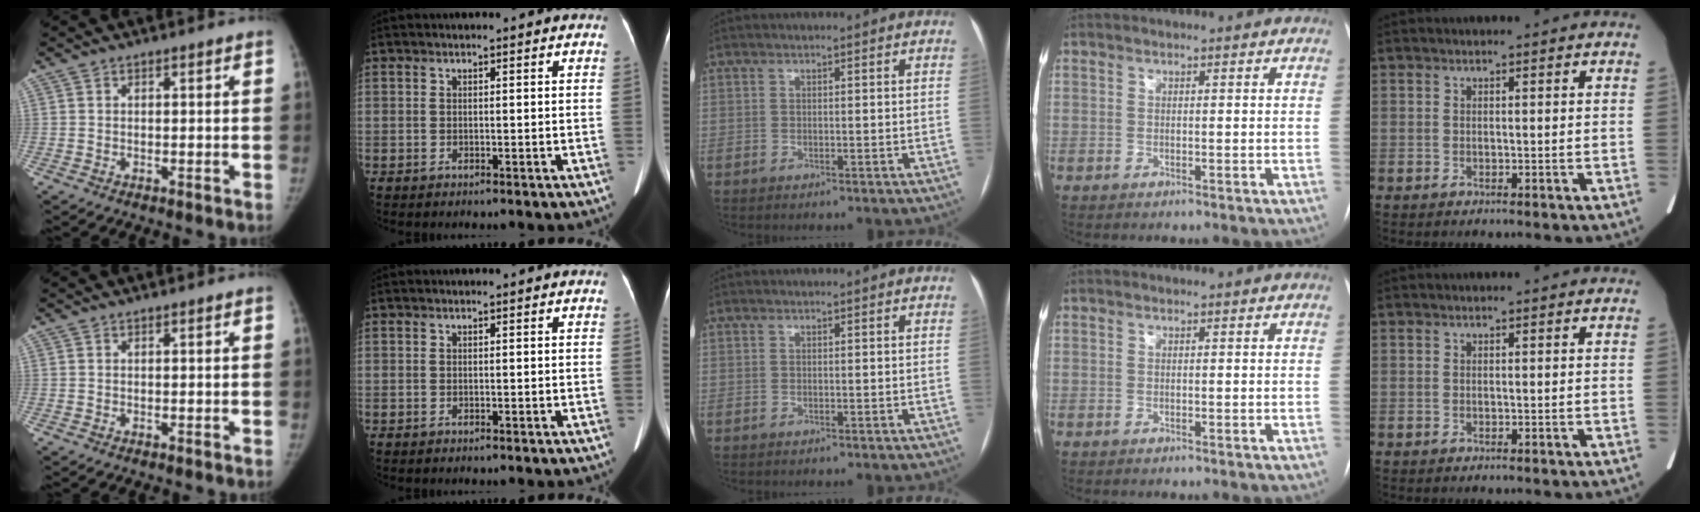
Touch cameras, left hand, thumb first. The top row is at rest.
{}